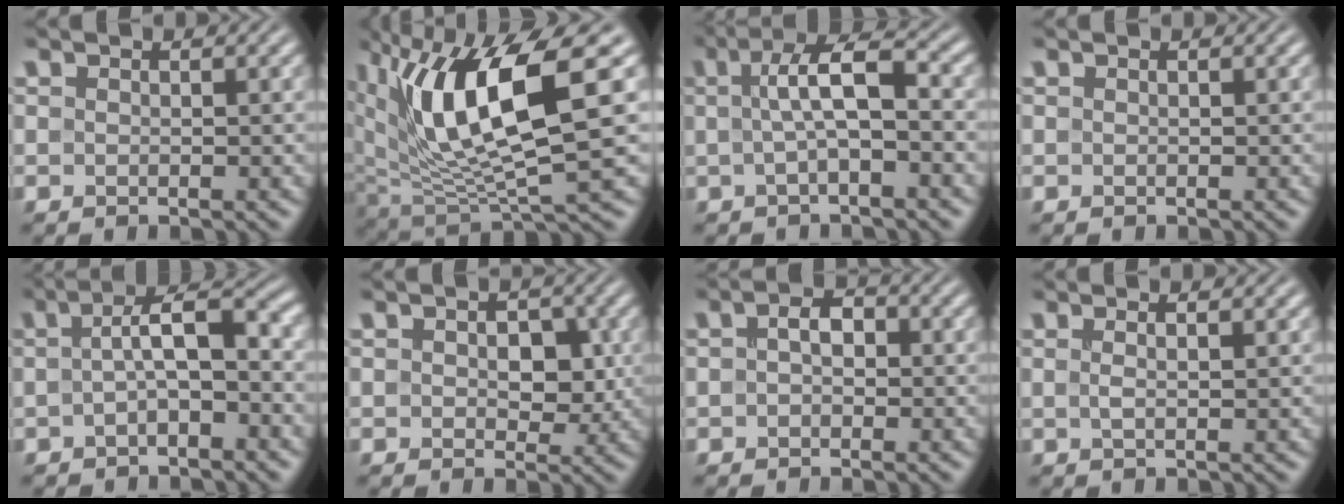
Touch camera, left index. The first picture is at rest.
{"total": 11.2, "force": [3.4, 3.8, 10.0], "torque": [-0.186, -0.009, 0.066]}
{"total": 4.6, "force": [0.3, 1.2, 4.5], "torque": [-0.079, 0.016, 0.001]}
{"total": 0.0}
{"total": 4.4, "force": [-0.2, 1.5, 4.1], "torque": [-0.069, 0.012, -0.007]}
{"total": 3.5, "force": [0.3, 2.2, 2.7], "torque": [-0.038, -0.005, 0.006]}
{"total": 2.2, "force": [0.1, 1.4, 1.6], "torque": [-0.025, 0.005, -0.003]}
{"total": 1.7, "force": [0.6, 0.5, 1.5], "torque": [-0.023, 0.000, 0.005]}